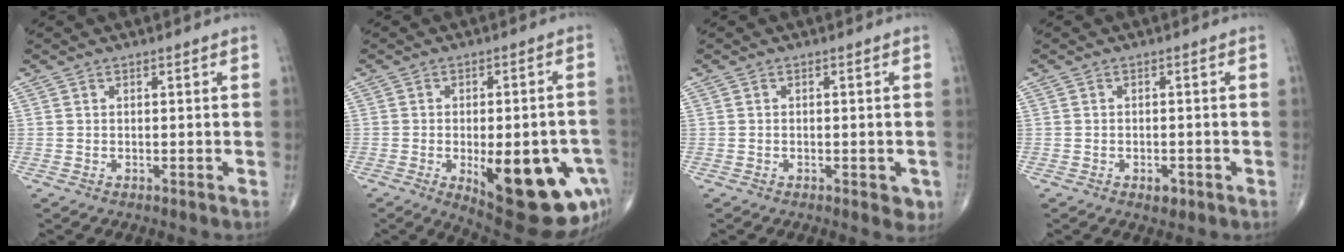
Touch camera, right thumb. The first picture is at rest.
{"total": 22.4, "force": [-7.5, 9.0, 19.0], "torque": [-0.182, 0.007, -0.076]}
{"total": 2.8, "force": [-1.0, 1.4, 2.2], "torque": [-0.017, -0.002, -0.011]}
{"total": 2.2, "force": [-1.0, 1.3, 1.4], "torque": [-0.017, 0.001, -0.013]}